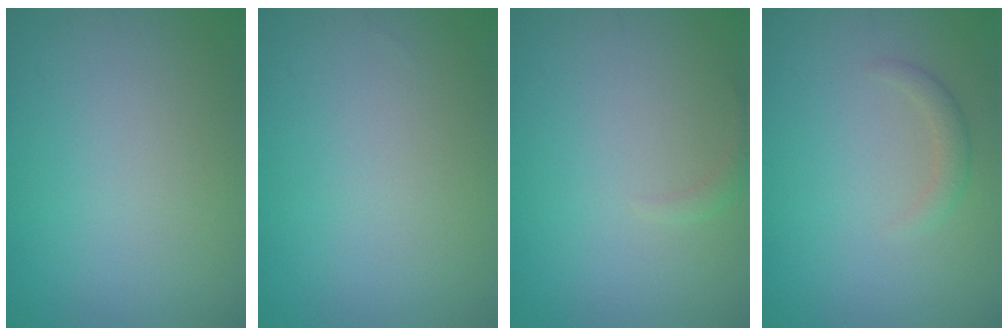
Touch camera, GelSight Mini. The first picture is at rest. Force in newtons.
{"total": 0.0}
{"total": 0.8, "press": 0.7, "slide": 0.1}
{"total": 1.4, "press": 1.4, "slide": 0.1}